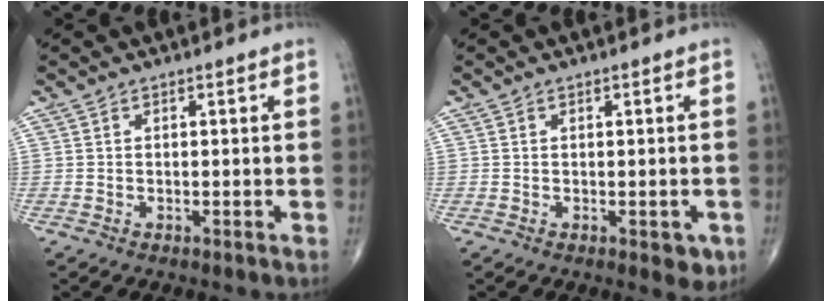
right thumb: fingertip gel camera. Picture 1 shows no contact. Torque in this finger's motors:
{"motor_torque": [0.44, 0.58, -0.10, -0.02, 0.00]}